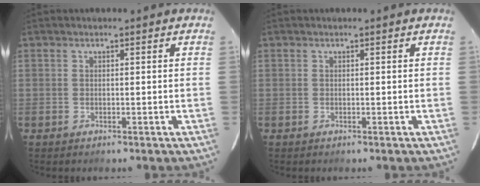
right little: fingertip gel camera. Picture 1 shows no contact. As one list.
[{"total": 0.0}]